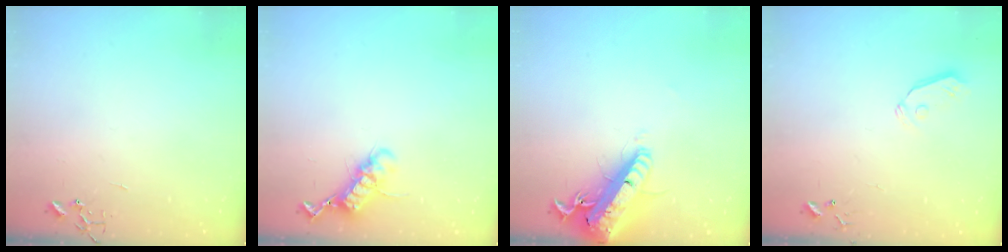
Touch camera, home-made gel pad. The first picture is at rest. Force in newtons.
{"total": 11.9, "press": 11.8, "slide": 0.9}
{"total": 23.1, "press": 22.6, "slide": 5.0}
{"total": 5.8, "press": 5.8, "slide": 0.5}